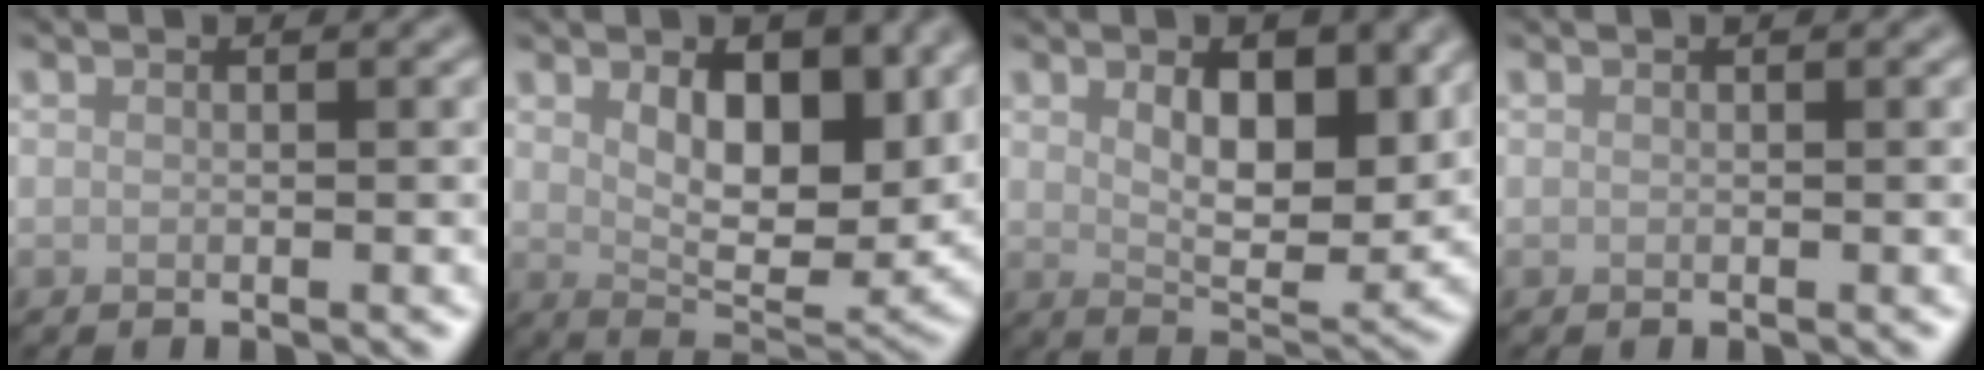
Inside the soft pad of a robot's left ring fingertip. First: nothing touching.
{"total": 8.2, "force": [2.4, 4.5, 6.4], "torque": [-0.105, -0.020, 0.041]}
{"total": 6.5, "force": [1.9, 3.3, 5.2], "torque": [-0.082, -0.013, 0.037]}
{"total": 0.0}